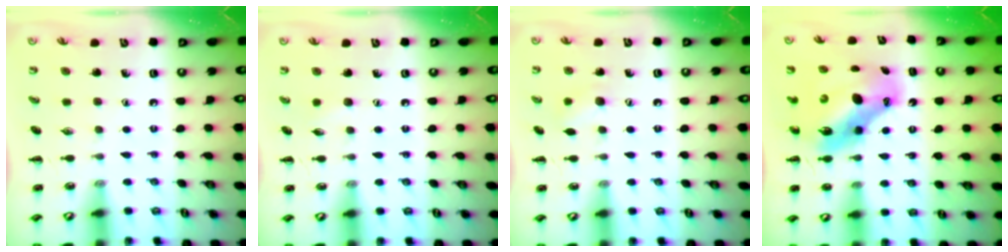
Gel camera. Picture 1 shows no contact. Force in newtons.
{"total": 3.8, "press": 3.7, "slide": 1.0}
{"total": 6.2, "press": 6.1, "slide": 1.1}
{"total": 11.2, "press": 10.8, "slide": 3.0}